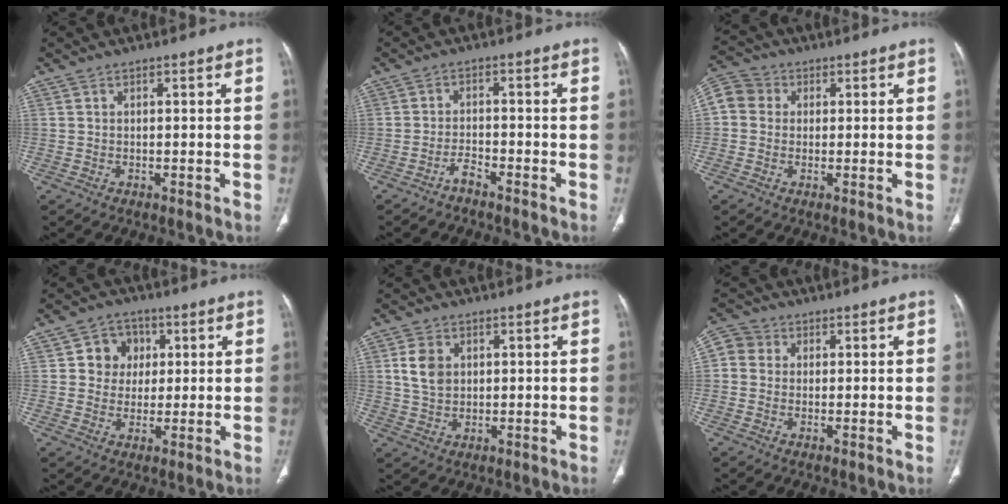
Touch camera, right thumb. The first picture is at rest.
{"total": 2.2, "force": [-2.0, 0.3, 1.0], "torque": [-0.024, 0.015, -0.038]}
{"total": 8.2, "force": [1.4, 7.4, 3.3], "torque": [-0.061, 0.022, 0.020]}
{"total": 6.9, "force": [1.5, 6.4, 2.2], "torque": [0.007, 0.005, 0.020]}
{"total": 5.7, "force": [1.4, 4.2, 3.6], "torque": [-0.054, -0.005, 0.030]}
{"total": 5.8, "force": [1.0, 5.3, 1.9], "torque": [-0.028, 0.014, 0.015]}